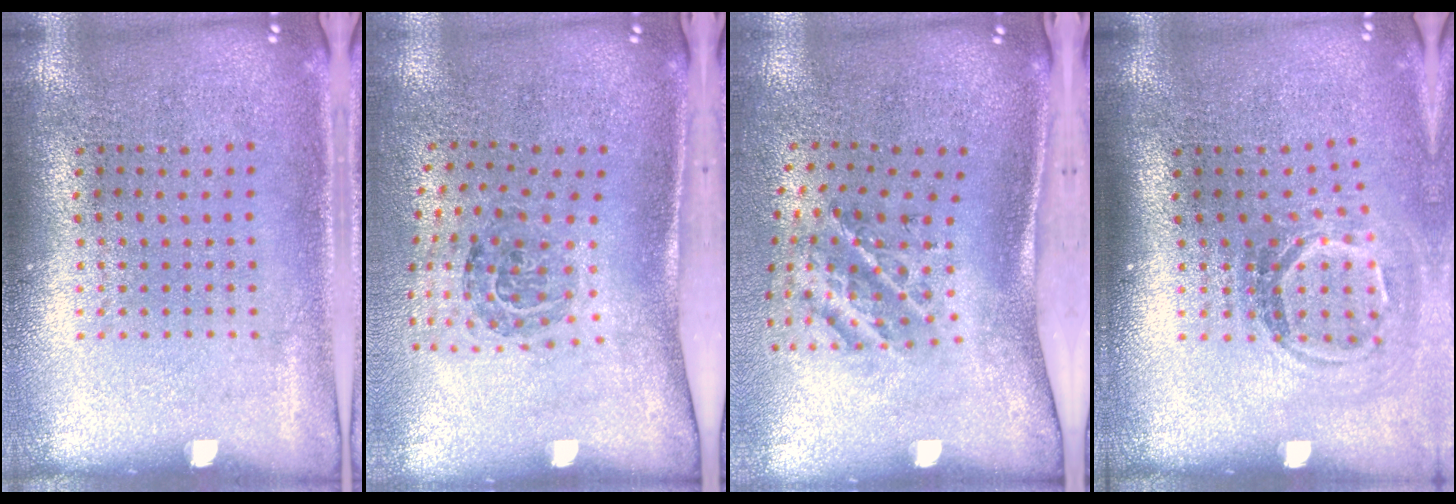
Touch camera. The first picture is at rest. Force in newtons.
{"total": 1.8, "press": 1.3, "slide": 1.3}
{"total": 2.1, "press": 1.3, "slide": 1.7}
{"total": 1.7, "press": 1.2, "slide": 1.3}